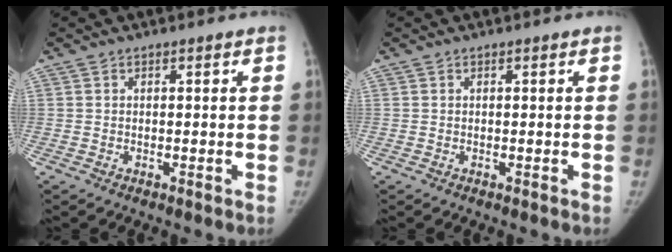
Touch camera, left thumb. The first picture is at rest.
{"total": 0.0}